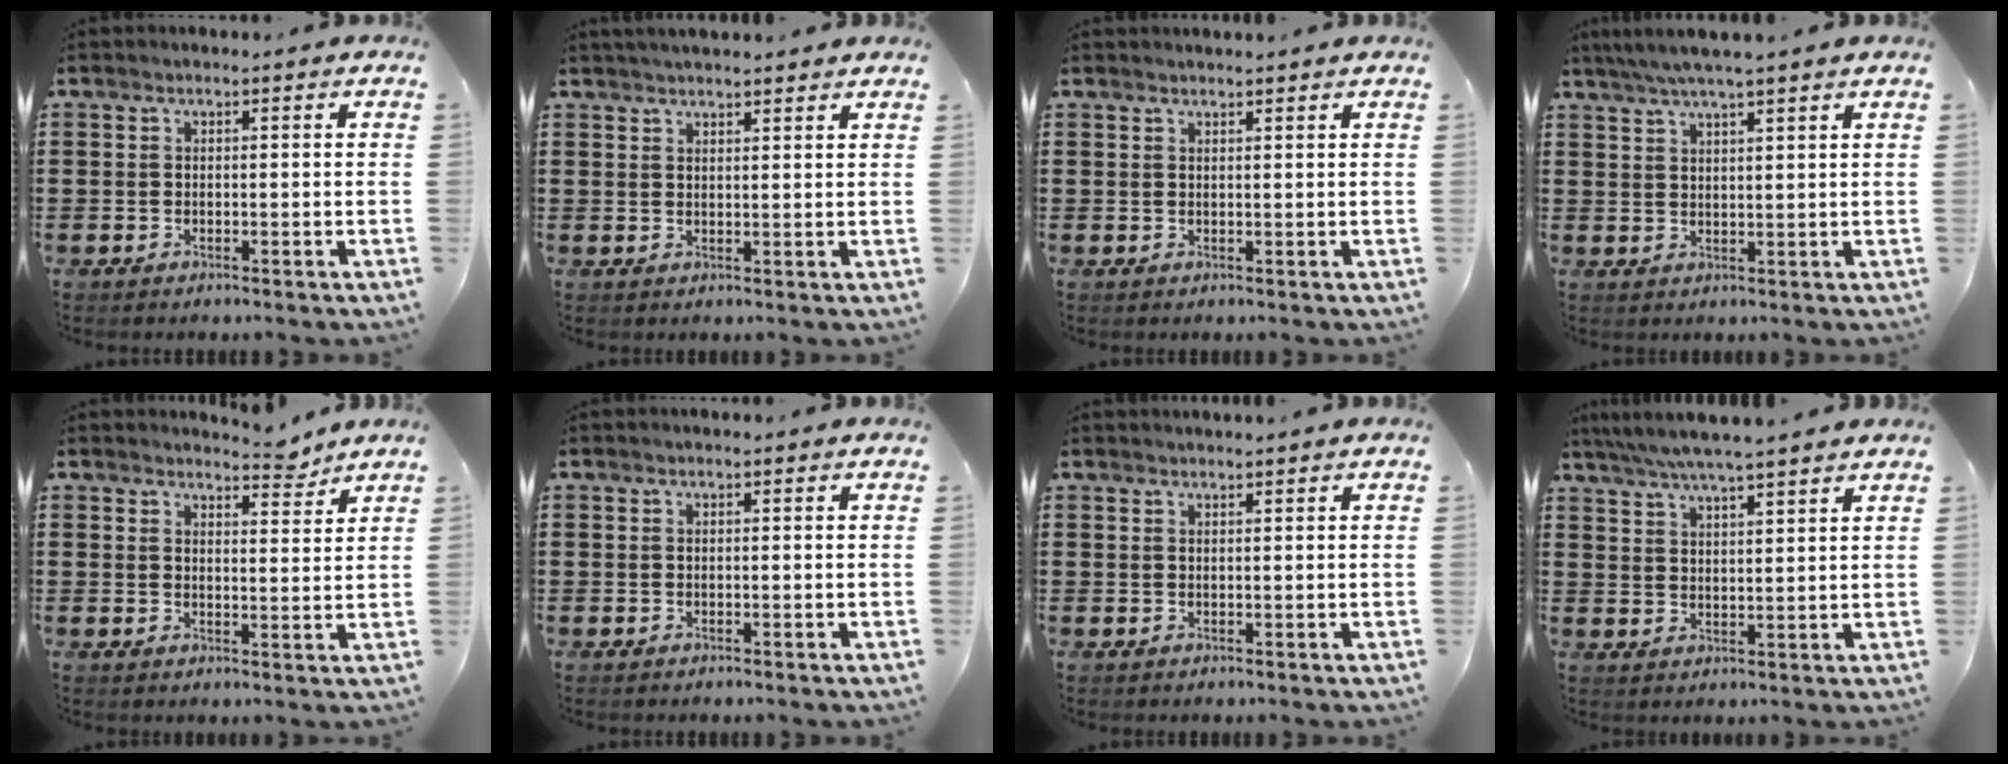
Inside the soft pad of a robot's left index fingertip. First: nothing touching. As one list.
[{"total": 2.1, "force": [2.1, -0.1, 0.3], "torque": [-0.010, -0.002, 0.039]}, {"total": 1.1, "force": [1.1, -0.1, 0.2], "torque": [-0.006, -0.002, 0.021]}, {"total": 3.6, "force": [3.1, -0.4, 1.7], "torque": [-0.043, -0.004, 0.056]}, {"total": 4.4, "force": [4.2, 0.7, 1.2], "torque": [-0.018, -0.021, 0.075]}, {"total": 0.0}, {"total": 1.0, "force": [1.0, -0.2, 0.1], "torque": [-0.003, -0.003, 0.020]}, {"total": 4.7, "force": [4.4, -0.4, 1.6], "torque": [-0.047, -0.021, 0.076]}]